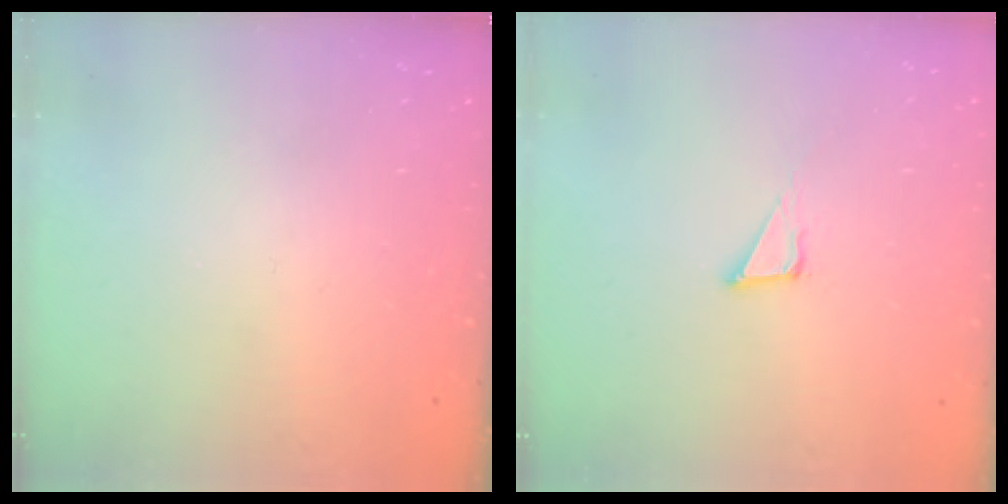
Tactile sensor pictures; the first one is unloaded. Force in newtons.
{"total": 3.9, "press": 3.9, "slide": 0.2}